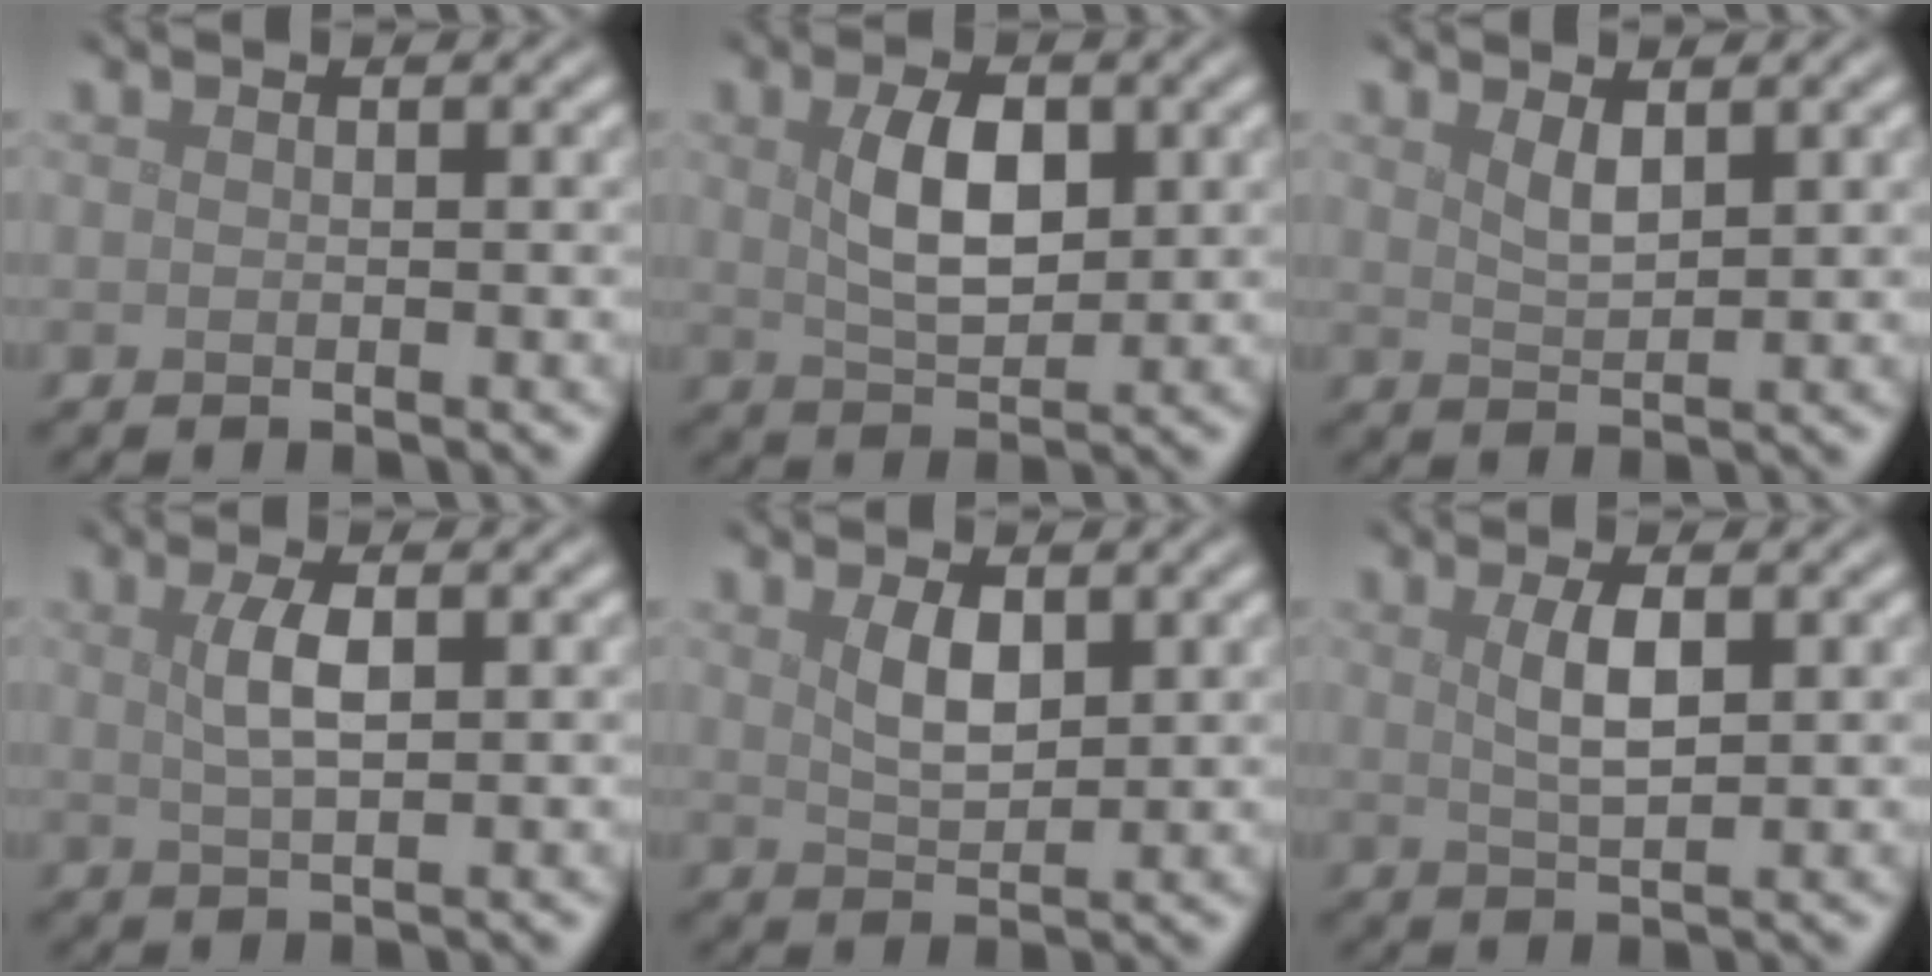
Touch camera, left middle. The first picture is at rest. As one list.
[{"total": 4.6, "force": [1.0, 2.4, 3.7], "torque": [-0.076, 0.000, 0.021]}, {"total": 1.8, "force": [1.1, 0.5, 1.3], "torque": [-0.026, -0.003, 0.025]}, {"total": 2.8, "force": [0.7, 0.9, 2.5], "torque": [-0.050, 0.003, 0.014]}, {"total": 2.7, "force": [1.0, 1.3, 2.1], "torque": [-0.046, -0.002, 0.023]}, {"total": 2.8, "force": [0.8, 0.9, 2.6], "torque": [-0.050, 0.001, 0.017]}]